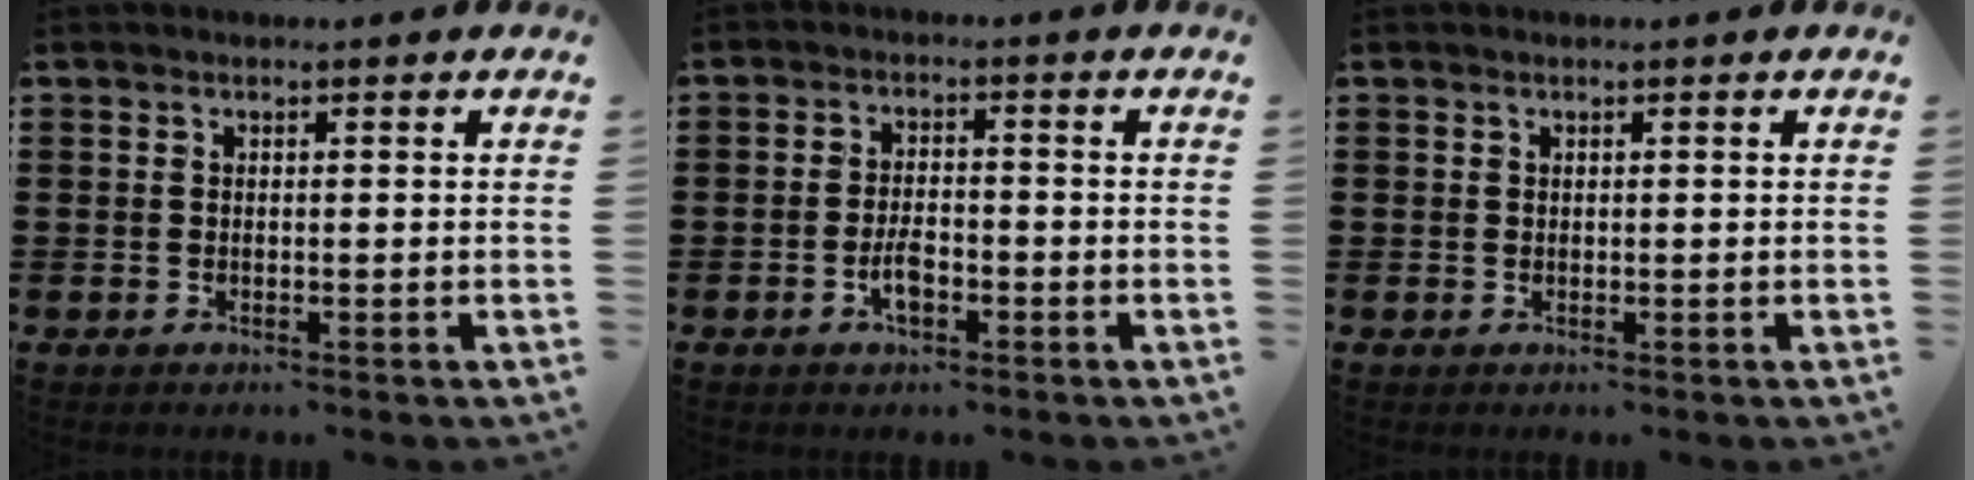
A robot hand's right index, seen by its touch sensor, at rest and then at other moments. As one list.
[{"total": 3.4, "force": [-1.5, 1.4, 2.7], "torque": [-0.061, -0.001, -0.031]}, {"total": 0.0}]